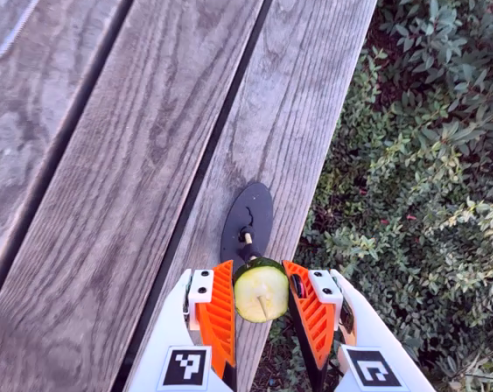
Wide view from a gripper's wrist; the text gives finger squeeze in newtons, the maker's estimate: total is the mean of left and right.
{"total": 9.6, "left": 9.3, "right": 9.9}